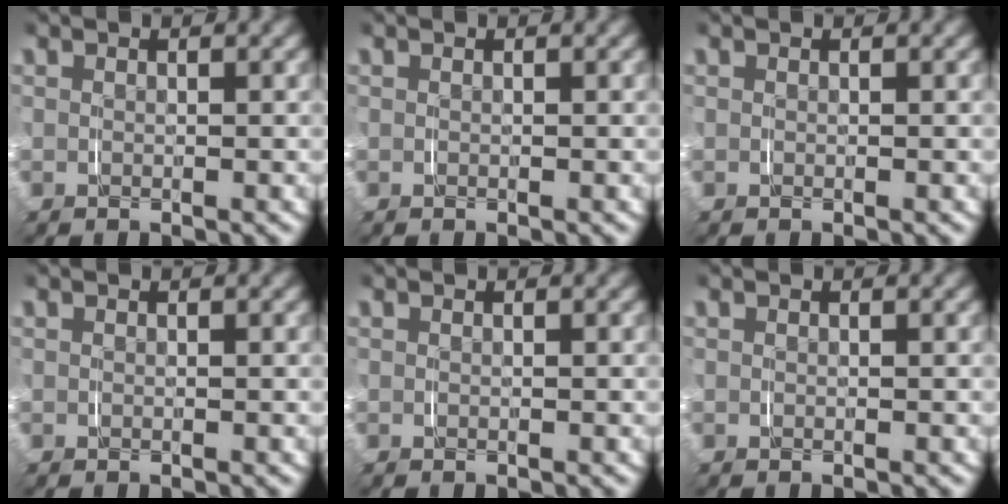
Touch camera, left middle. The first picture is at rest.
{"total": 0.0}
{"total": 0.0}
{"total": 0.0}
{"total": 0.0}
{"total": 0.0}